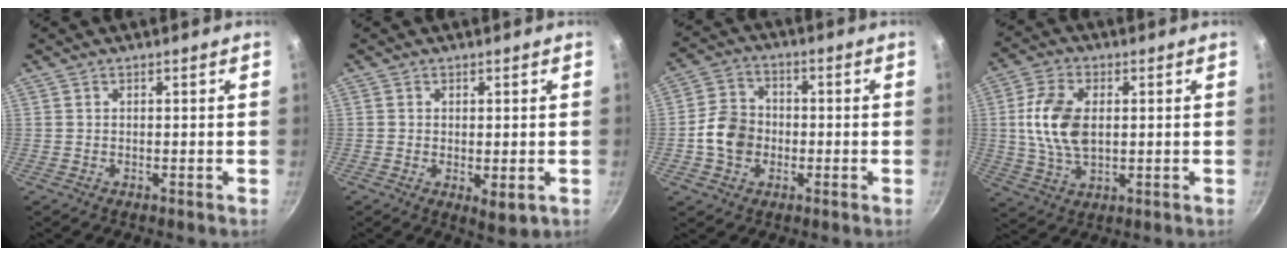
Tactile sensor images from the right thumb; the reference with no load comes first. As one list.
[{"total": 3.6, "force": [-0.4, 1.8, 3.1], "torque": [-0.048, -0.015, -0.004]}, {"total": 8.4, "force": [-1.6, 7.0, 4.5], "torque": [-0.054, 0.021, -0.040]}, {"total": 11.3, "force": [1.1, 6.9, 8.9], "torque": [-0.165, 0.004, 0.020]}]